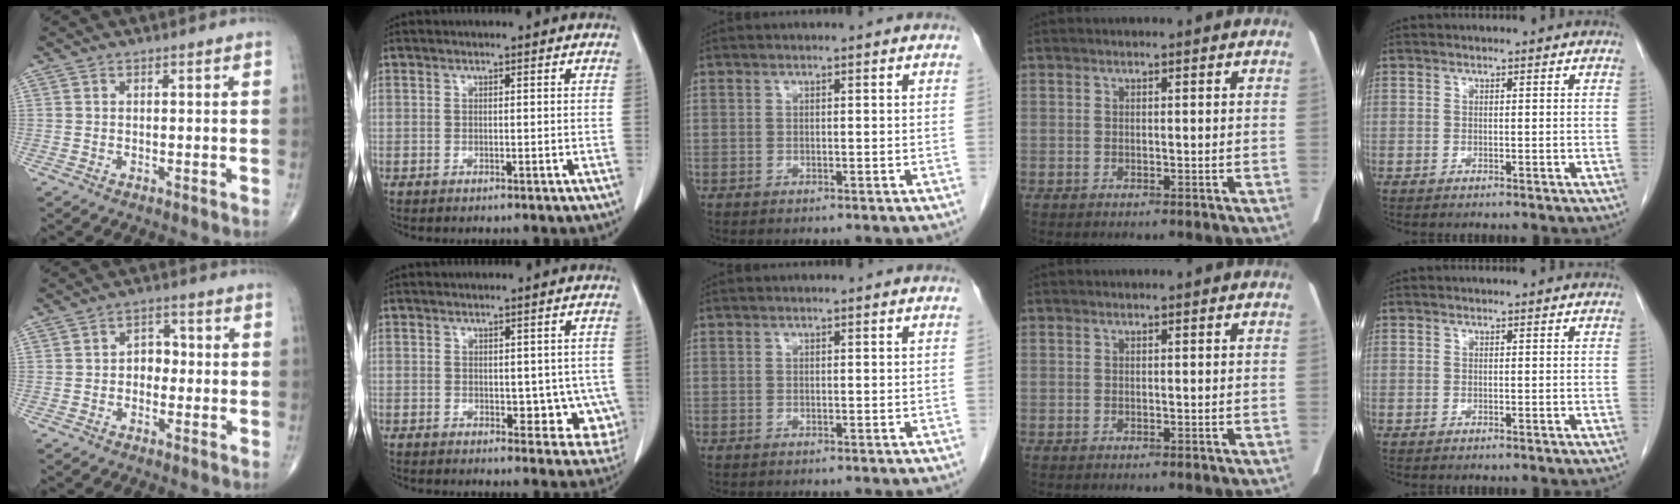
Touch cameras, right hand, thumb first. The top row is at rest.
{"thumb": {"total": 4.2, "force": [-0.4, 3.2, 2.7], "torque": [-0.015, 0.018, -0.016]}, "index": {"total": 6.6, "force": [-0.7, 4.0, 5.2], "torque": [-0.033, 0.007, -0.002]}}